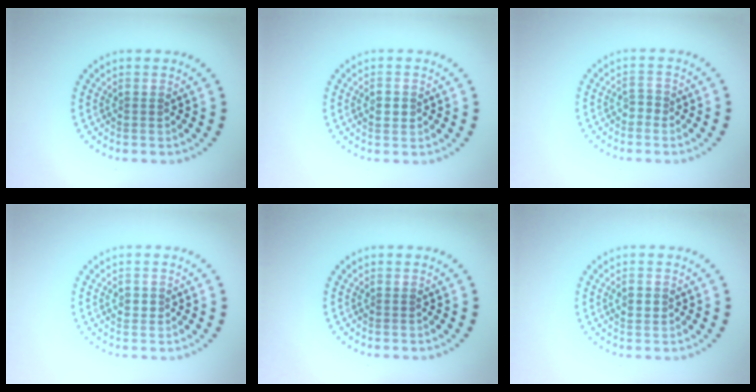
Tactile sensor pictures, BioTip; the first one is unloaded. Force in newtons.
{"total": 1.2, "press": 1.2, "slide": 0.1}
{"total": 0.9, "press": 0.8, "slide": 0.5}
{"total": 1.0, "press": 1.0, "slide": 0.3}
{"total": 0.0}
{"total": 1.1, "press": 1.1, "slide": 0.1}